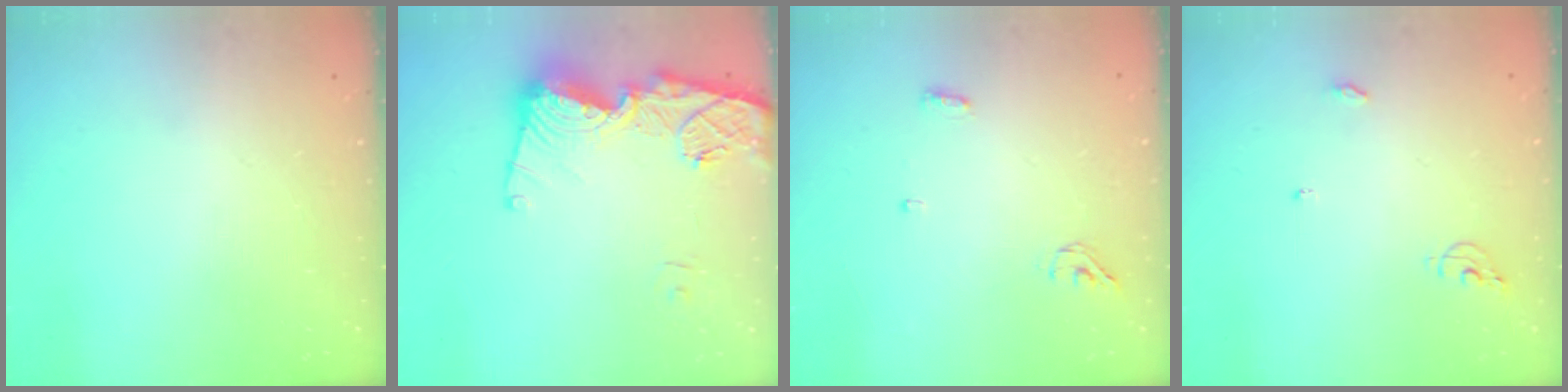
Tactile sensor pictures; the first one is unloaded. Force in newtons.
{"total": 17.9, "press": 17.8, "slide": 1.7}
{"total": 4.3, "press": 4.0, "slide": 1.4}
{"total": 5.4, "press": 5.4, "slide": 0.4}